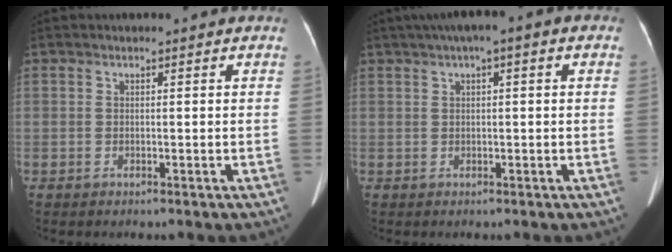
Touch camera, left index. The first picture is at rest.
{"total": 5.6, "force": [2.6, 1.1, 4.9], "torque": [-0.080, 0.033, 0.033]}